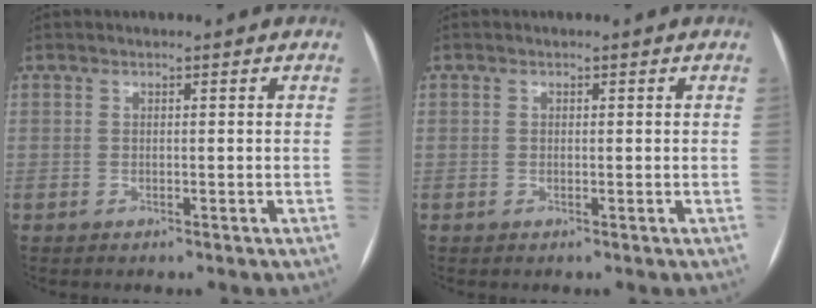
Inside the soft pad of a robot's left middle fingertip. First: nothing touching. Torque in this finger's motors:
{"motor_torque": [0.11, -0.02, -0.01, -0.01]}